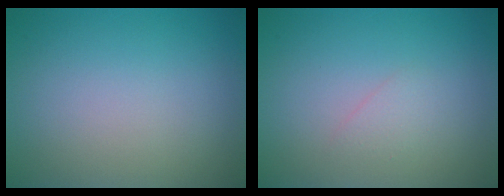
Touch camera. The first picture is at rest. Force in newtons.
{"total": 1.0, "press": 1.0, "slide": 0.1}